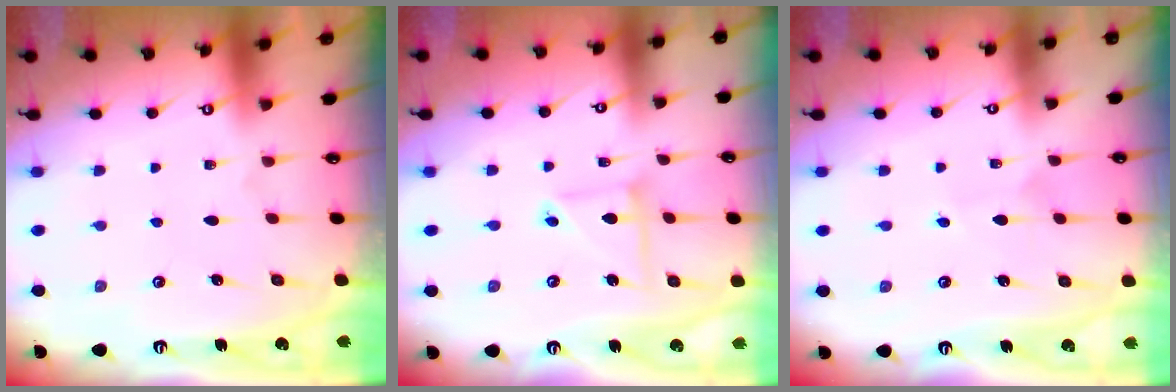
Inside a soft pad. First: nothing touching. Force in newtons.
{"total": 6.1, "press": 6.0, "slide": 0.5}
{"total": 2.9, "press": 2.9, "slide": 0.4}